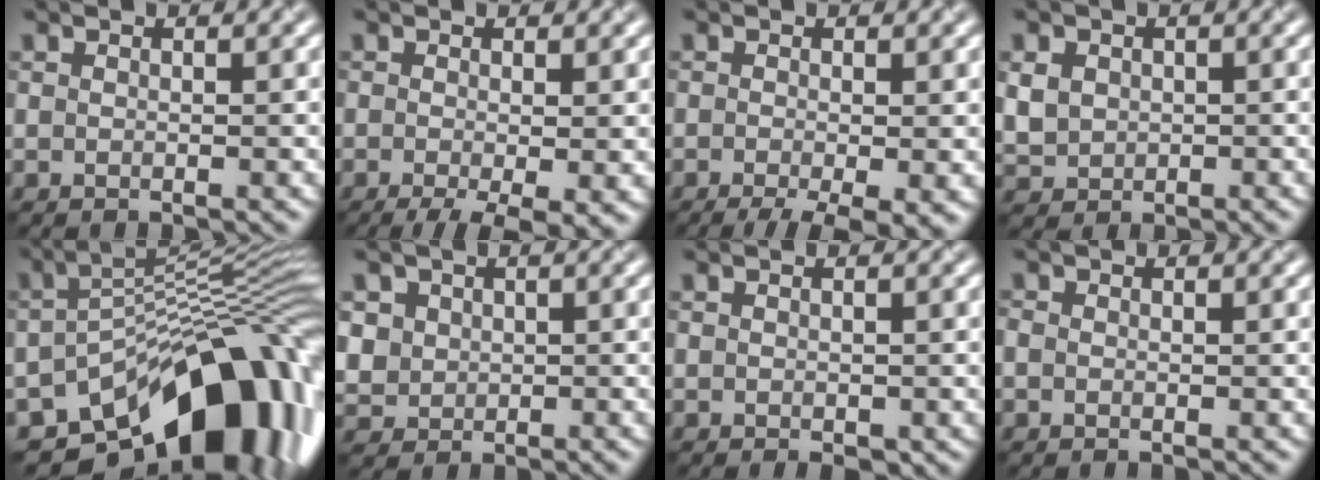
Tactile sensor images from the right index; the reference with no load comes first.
{"total": 5.2, "force": [-2.2, 1.5, 4.5], "torque": [-0.071, -0.011, -0.031]}
{"total": 5.4, "force": [-2.8, 1.3, 4.3], "torque": [-0.062, -0.008, -0.041]}
{"total": 2.9, "force": [0.3, 2.6, 1.3], "torque": [-0.035, -0.001, 0.009]}
{"total": 15.8, "force": [-8.7, 7.8, 10.6], "torque": [-0.142, 0.000, -0.141]}
{"total": 3.6, "force": [1.1, 3.3, 1.0], "torque": [-0.031, 0.011, 0.026]}
{"total": 0.9, "force": [-0.4, 0.5, 0.7], "torque": [-0.009, -0.005, -0.005]}
{"total": 0.6, "force": [-0.3, 0.4, 0.2], "torque": [-0.004, -0.003, -0.006]}